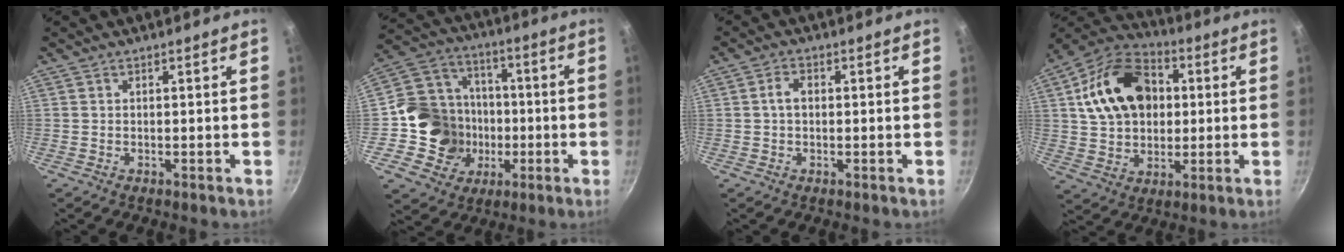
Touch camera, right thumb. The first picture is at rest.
{"total": 15.5, "force": [-2.6, 14.3, 5.3], "torque": [-0.060, 0.035, -0.046]}
{"total": 2.8, "force": [0.1, 1.9, 2.0], "torque": [-0.030, 0.009, -0.001]}
{"total": 18.9, "force": [3.7, 13.8, 12.4], "torque": [-0.185, 0.021, 0.054]}